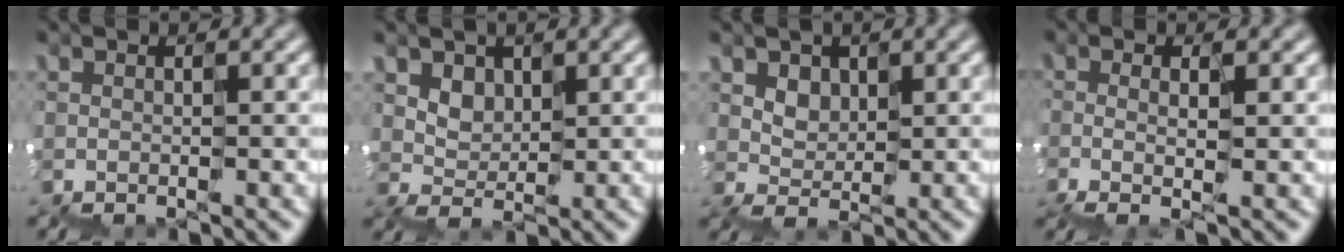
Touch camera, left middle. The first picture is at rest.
{"total": 2.1, "force": [1.3, 1.3, -1.0], "torque": [0.012, 0.003, 0.026]}
{"total": 2.0, "force": [1.2, 1.3, -1.0], "torque": [0.014, 0.004, 0.023]}
{"total": 0.6, "force": [0.1, 0.1, 0.6], "torque": [-0.008, -0.002, 0.002]}